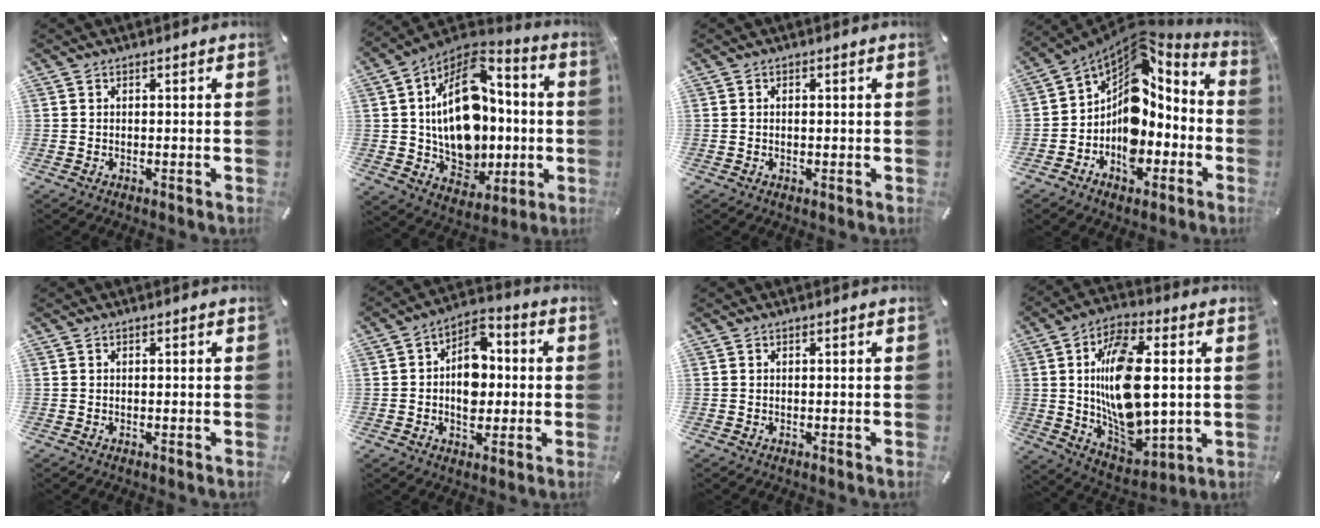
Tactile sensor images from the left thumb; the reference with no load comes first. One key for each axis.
{"total": 21.8, "fx": 1.3, "fy": 15.8, "fz": 15.0, "tx": -0.266, "ty": -0.010, "tz": 0.031}
{"total": 1.1, "fx": 0.0, "fy": 0.5, "fz": 0.9, "tx": -0.020, "ty": 0.002, "tz": -0.002}
{"total": 12.7, "fx": 0.0, "fy": 10.4, "fz": 7.3, "tx": -0.112, "ty": -0.032, "tz": 0.003}
{"total": 0.0}
{"total": 10.2, "fx": -0.4, "fy": 7.5, "fz": 6.9, "tx": -0.104, "ty": 0.007, "tz": -0.007}
{"total": 0.0}
{"total": 19.1, "fx": 2.6, "fy": 10.5, "fz": 15.7, "tx": -0.305, "ty": -0.006, "tz": 0.044}